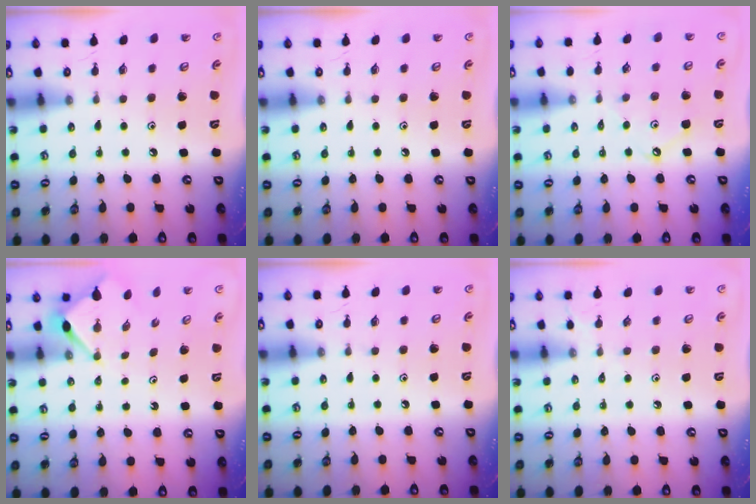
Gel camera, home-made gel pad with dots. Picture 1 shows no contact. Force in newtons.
{"total": 0.0}
{"total": 3.2, "press": 3.2, "slide": 0.5}
{"total": 3.2, "press": 3.2, "slide": 0.4}
{"total": 0.0}
{"total": 1.1, "press": 1.1, "slide": 0.3}